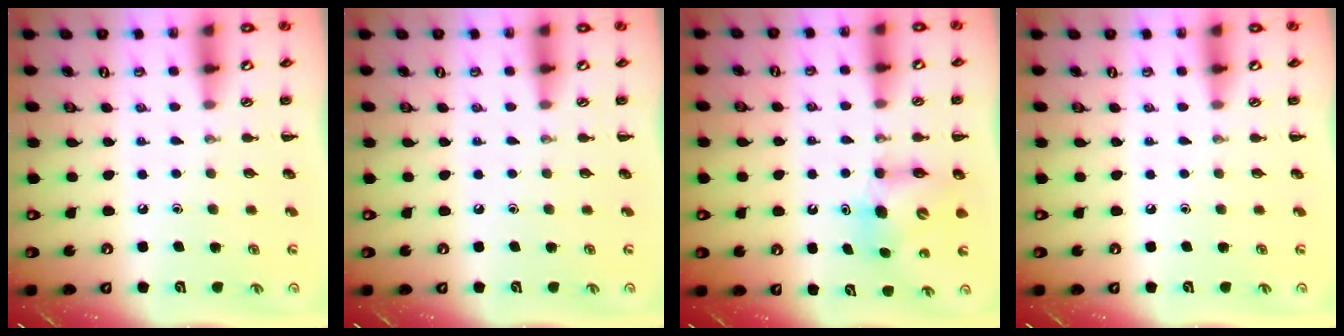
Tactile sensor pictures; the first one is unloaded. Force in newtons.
{"total": 0.0}
{"total": 6.6, "press": 6.6, "slide": 0.8}
{"total": 0.0}